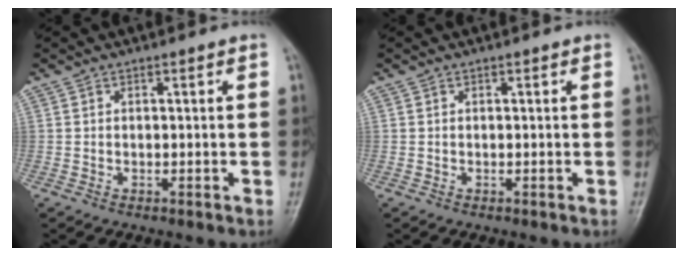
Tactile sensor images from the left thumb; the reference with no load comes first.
{"total": 0.0}